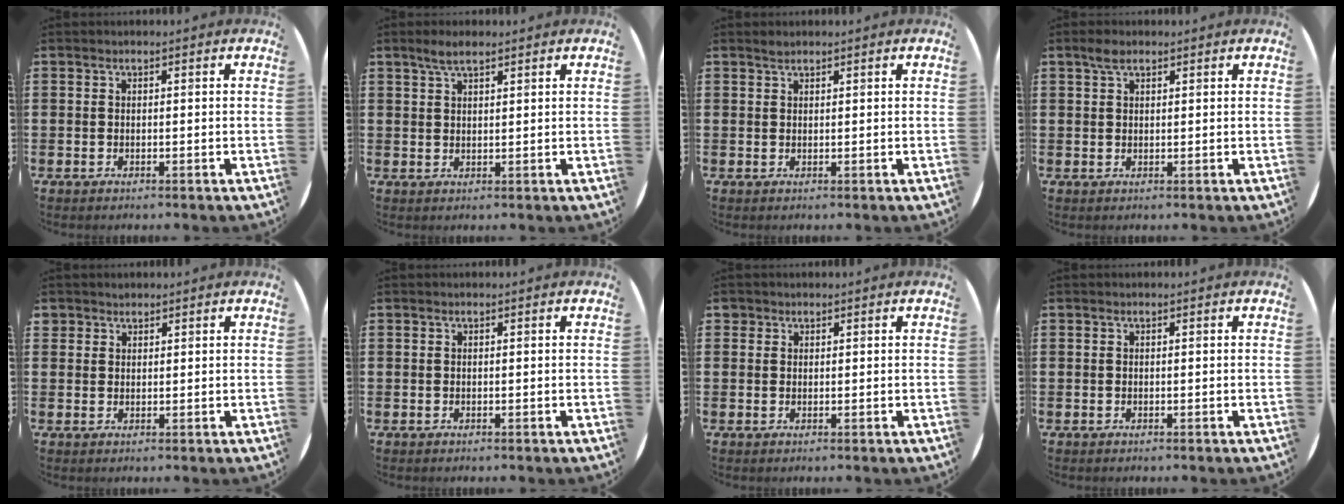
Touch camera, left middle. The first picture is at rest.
{"total": 2.7, "force": [2.1, 0.7, 1.6], "torque": [-0.033, 0.006, 0.037]}
{"total": 0.7, "force": [0.7, 0.2, 0.1], "torque": [-0.002, 0.002, 0.013]}
{"total": 1.9, "force": [1.3, 1.0, 1.0], "torque": [-0.013, 0.003, 0.022]}
{"total": 1.4, "force": [1.3, 0.7, -0.3], "torque": [0.003, 0.003, 0.026]}
{"total": 0.0}
{"total": 0.9, "force": [0.7, 0.6, -0.1], "torque": [0.000, 0.003, 0.015]}
{"total": 0.0}